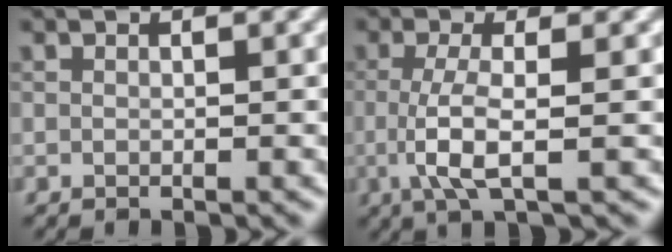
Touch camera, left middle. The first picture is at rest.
{"total": 3.9, "force": [-0.6, 0.9, 3.7], "torque": [-0.080, -0.007, -0.017]}